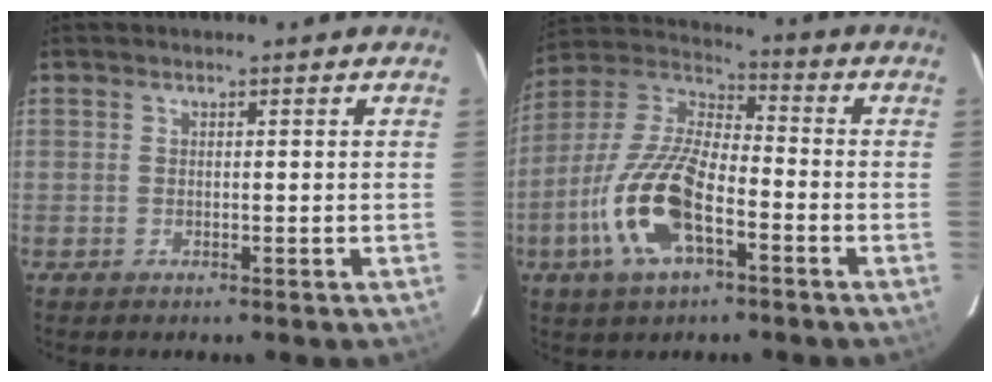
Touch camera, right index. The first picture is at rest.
{"total": 16.1, "force": [-6.4, 6.6, 13.3], "torque": [-0.284, -0.005, -0.129]}